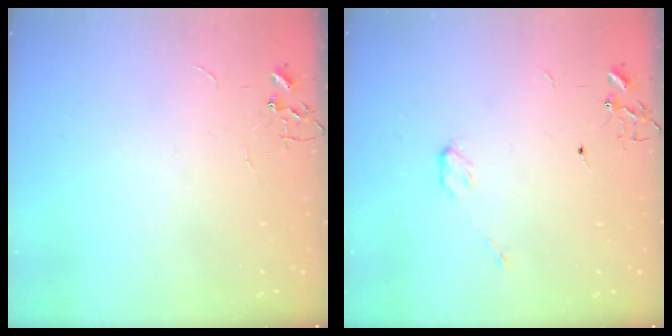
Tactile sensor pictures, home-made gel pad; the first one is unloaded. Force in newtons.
{"total": 3.4, "press": 3.4, "slide": 0.5}